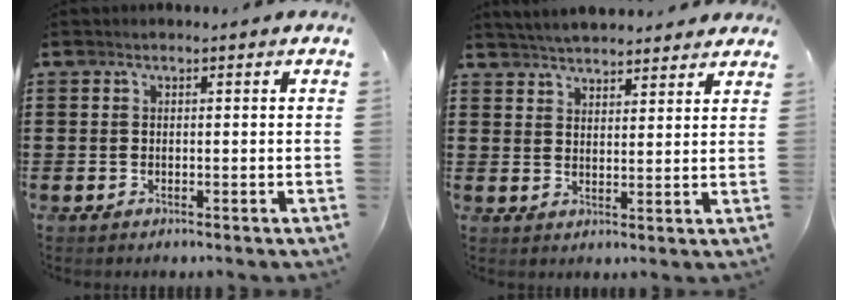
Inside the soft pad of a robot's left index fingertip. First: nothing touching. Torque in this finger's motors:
{"motor_torque": [1.66, -0.47, 0.12, 0.00]}